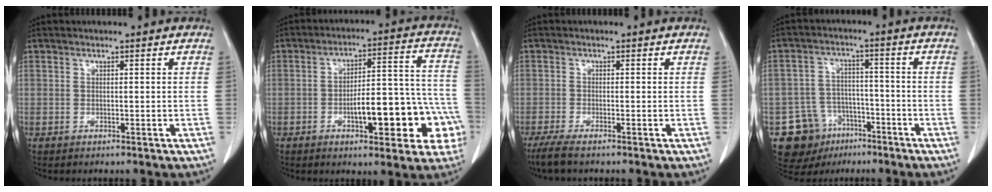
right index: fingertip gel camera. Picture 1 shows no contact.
{"total": 17.3, "force": [-5.4, 5.7, 15.4], "torque": [-0.151, 0.050, -0.062]}
{"total": 3.7, "force": [-2.3, 1.1, 2.7], "torque": [-0.066, -0.008, -0.045]}
{"total": 12.0, "force": [-6.3, 9.8, 2.9], "torque": [-0.065, 0.034, -0.087]}